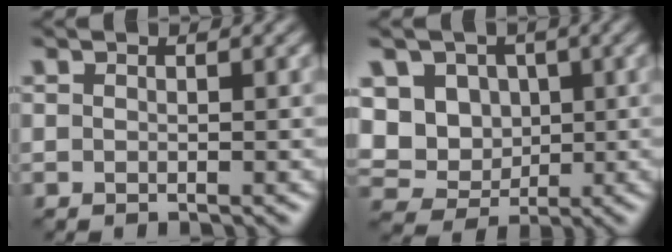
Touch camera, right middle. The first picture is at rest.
{"total": 8.3, "force": [1.9, 7.1, 3.8], "torque": [-0.068, 0.020, 0.021]}